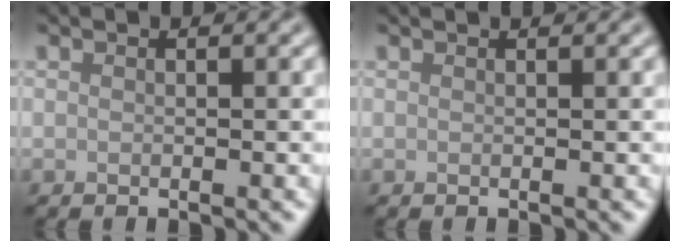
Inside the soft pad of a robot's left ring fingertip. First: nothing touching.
{"total": 0.7, "force": [0.6, 0.1, 0.2], "torque": [-0.005, -0.004, 0.002]}